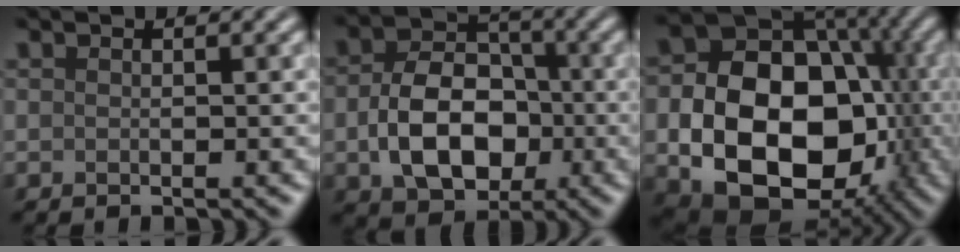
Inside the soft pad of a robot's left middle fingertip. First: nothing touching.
{"total": 7.8, "force": [-1.4, 5.6, 5.2], "torque": [-0.097, -0.001, -0.023]}
{"total": 15.6, "force": [-3.0, 11.3, 10.3], "torque": [-0.155, -0.029, -0.050]}